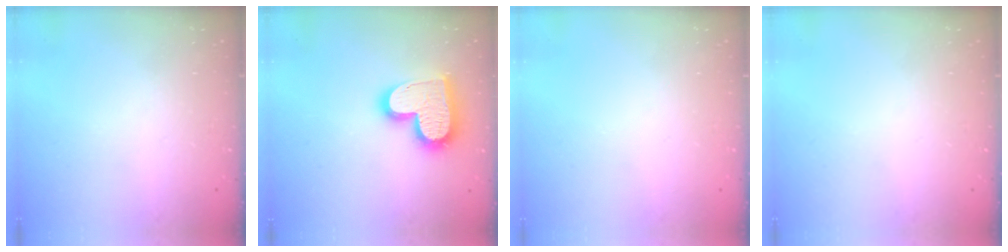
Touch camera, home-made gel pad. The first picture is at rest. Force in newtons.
{"total": 17.4, "press": 17.3, "slide": 1.3}
{"total": 0.0}
{"total": 0.0}